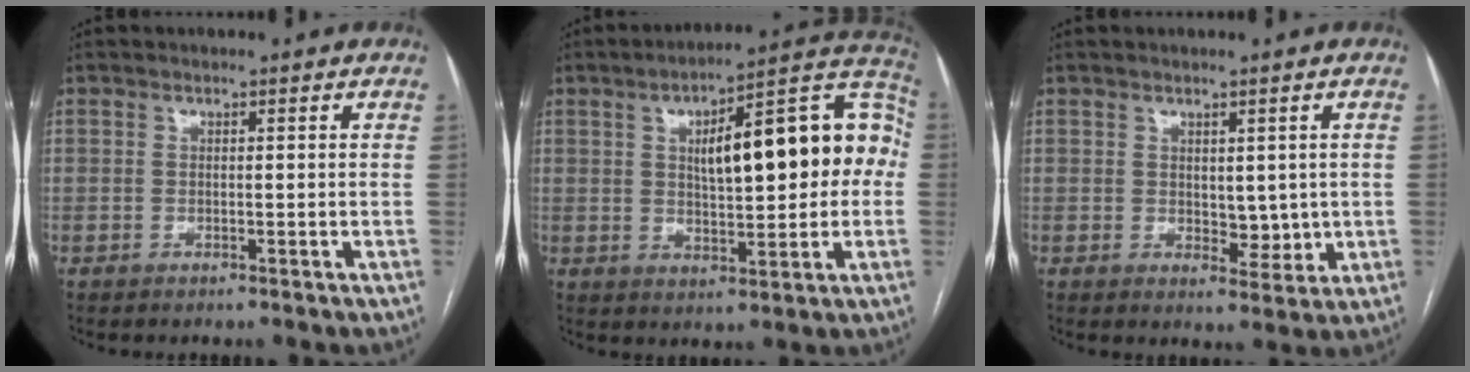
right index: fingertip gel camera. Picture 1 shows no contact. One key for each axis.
{"total": 18.4, "fx": 2.3, "fy": 5.6, "fz": 17.4, "tx": -0.240, "ty": 0.049, "tz": 0.035}
{"total": 4.3, "fx": 0.4, "fy": 2.4, "fz": 3.5, "tx": -0.043, "ty": -0.009, "tz": 0.015}